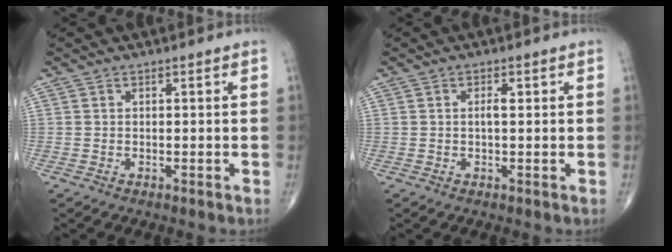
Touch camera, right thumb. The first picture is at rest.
{"total": 1.7, "force": [0.4, 0.5, 1.6], "torque": [-0.030, 0.002, 0.005]}